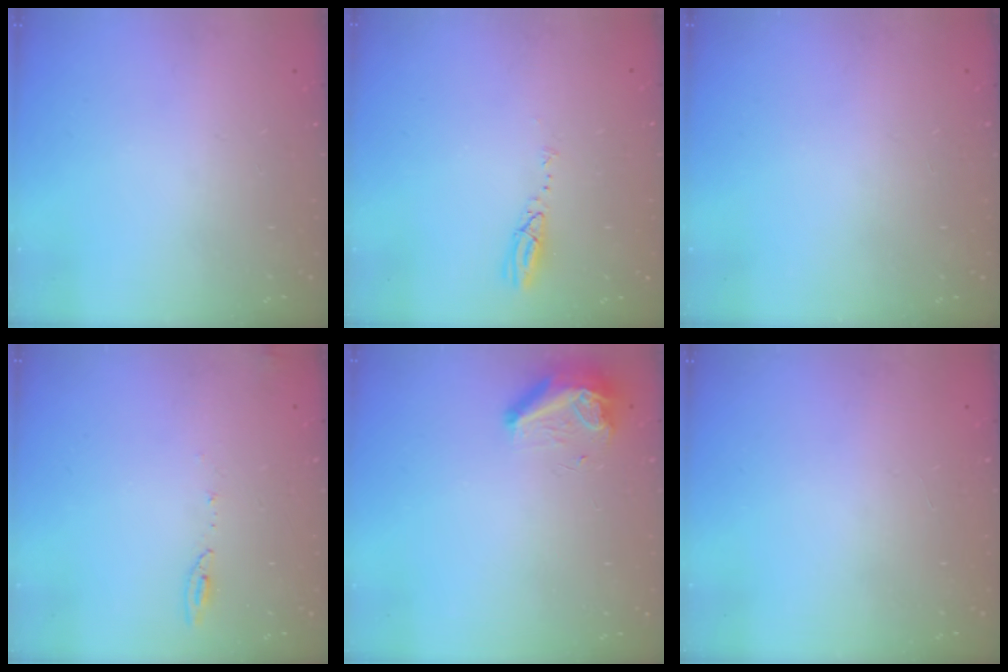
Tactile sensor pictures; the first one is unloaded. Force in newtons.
{"total": 3.7, "press": 3.7, "slide": 0.2}
{"total": 0.0}
{"total": 5.5, "press": 5.4, "slide": 1.1}
{"total": 9.4, "press": 8.8, "slide": 3.5}
{"total": 0.0}